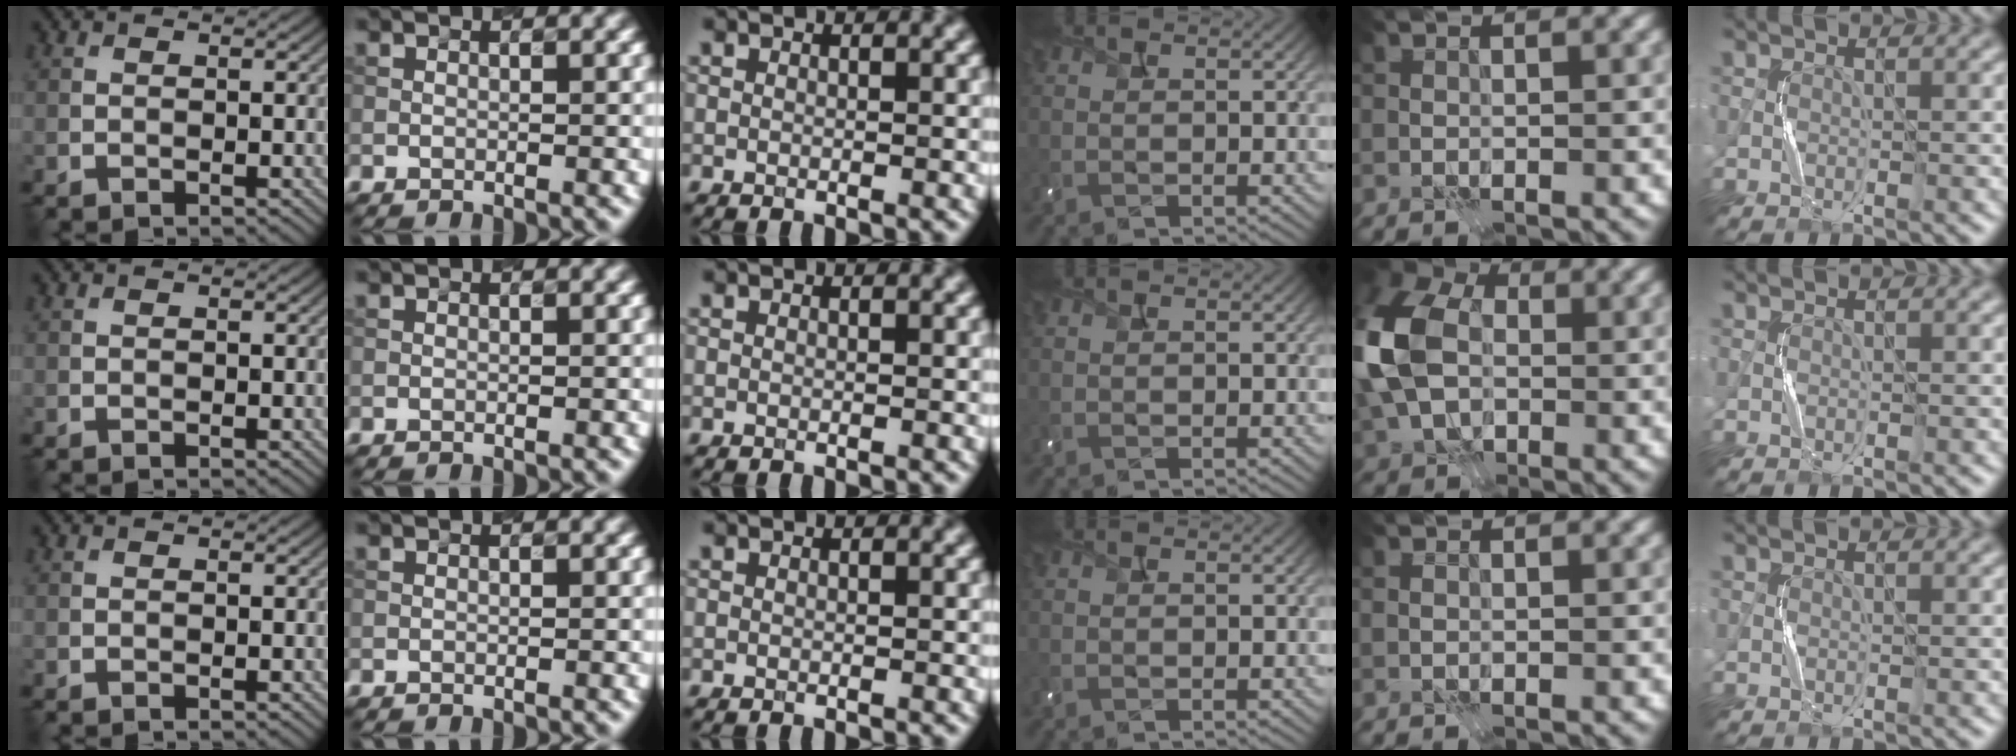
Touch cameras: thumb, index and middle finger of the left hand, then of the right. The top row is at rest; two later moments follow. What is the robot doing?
{"motion": "press", "object": "camera"}